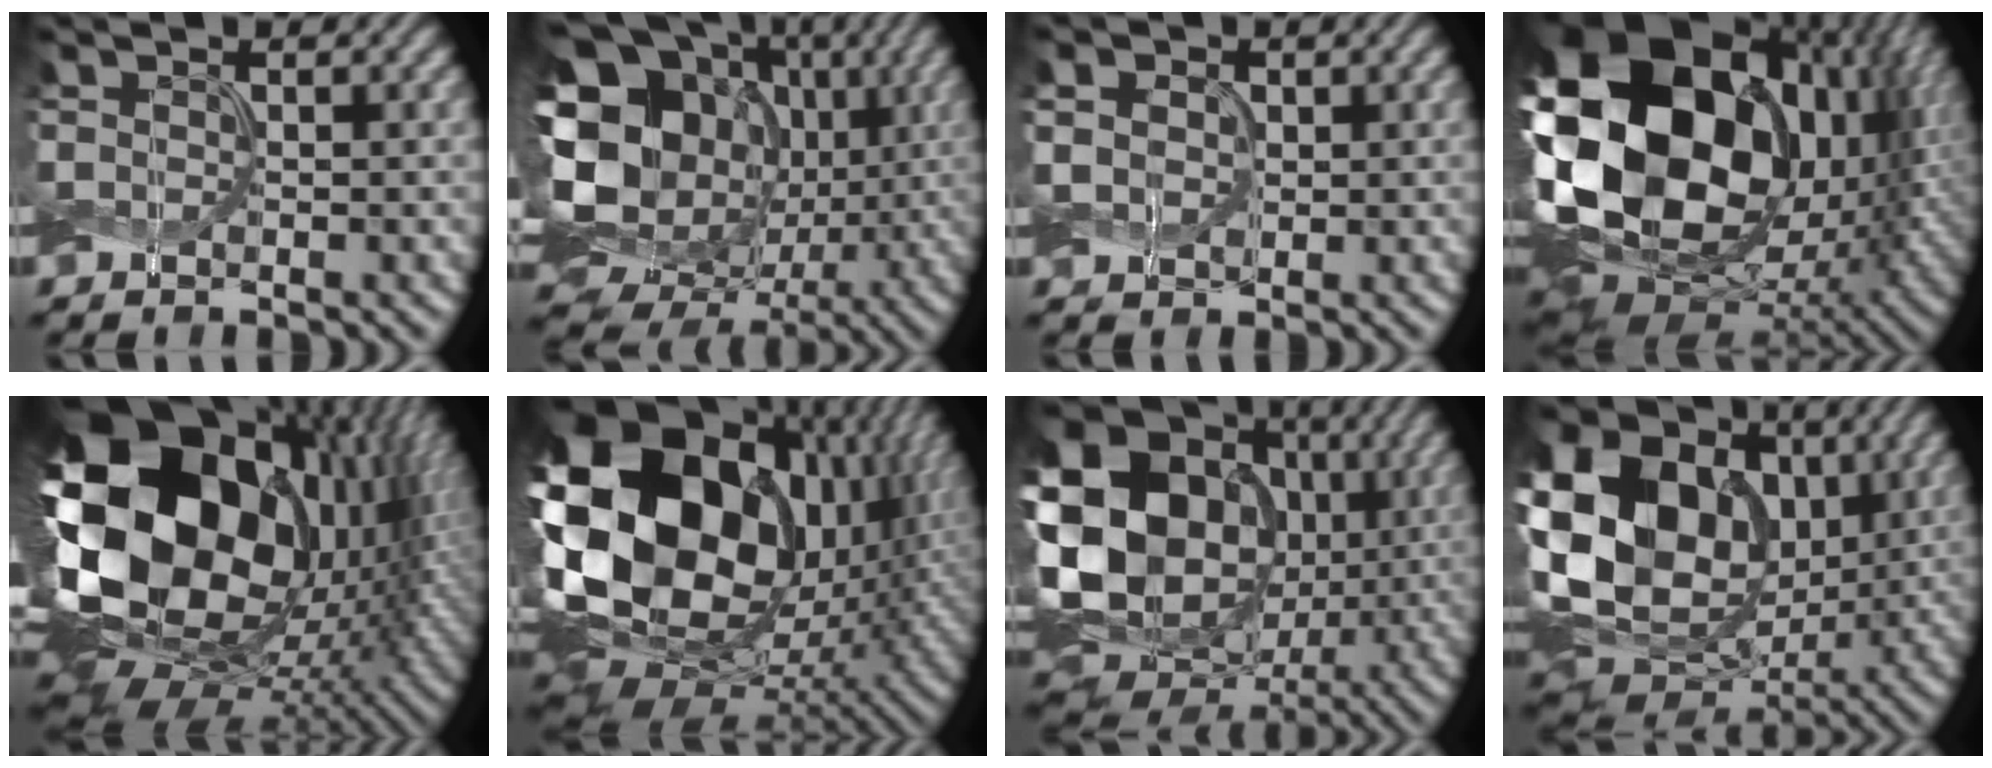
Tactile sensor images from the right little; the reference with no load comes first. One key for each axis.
{"total": 23.9, "fx": 3.1, "fy": 20.3, "fz": 12.3, "tx": -0.271, "ty": 0.034, "tz": 0.024}
{"total": 3.6, "fx": 0.9, "fy": 2.9, "fz": 1.9, "tx": -0.049, "ty": 0.011, "tz": 0.006}
{"total": 22.4, "fx": 3.7, "fy": 15.6, "fz": 15.6, "tx": -0.336, "ty": 0.000, "tz": 0.078}
{"total": 22.9, "fx": 1.7, "fy": 15.2, "fz": 17.1, "tx": -0.345, "ty": -0.034, "tz": 0.037}
{"total": 22.4, "fx": 3.9, "fy": 15.7, "fz": 15.5, "tx": -0.341, "ty": -0.004, "tz": 0.085}
{"total": 23.8, "fx": 2.9, "fy": 20.1, "fz": 12.4, "tx": -0.267, "ty": 0.005, "tz": 0.018}
{"total": 21.8, "fx": 3.3, "fy": 16.7, "fz": 13.6, "tx": -0.263, "ty": 0.038, "tz": 0.044}